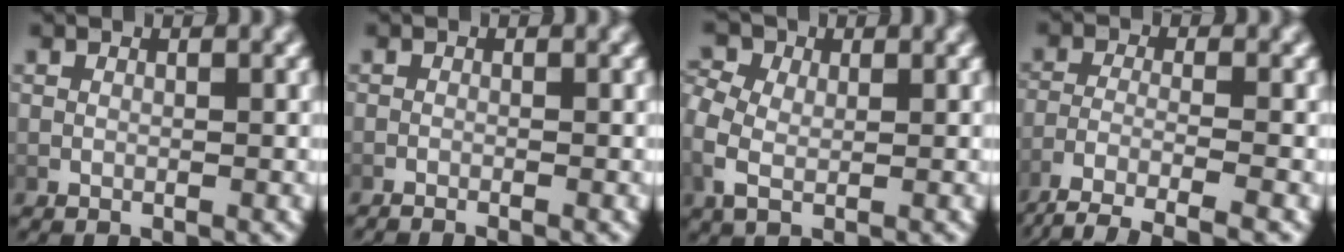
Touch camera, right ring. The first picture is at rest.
{"total": 1.5, "force": [-1.5, 0.0, 0.2], "torque": [-0.004, -0.002, -0.025]}
{"total": 4.5, "force": [1.0, 3.6, 2.6], "torque": [-0.075, -0.015, 0.019]}
{"total": 5.7, "force": [-3.9, 2.0, 3.7], "torque": [-0.069, -0.024, -0.048]}